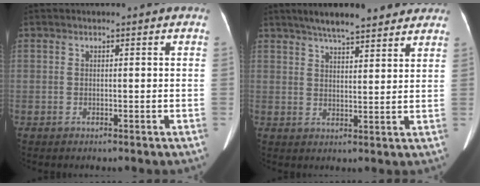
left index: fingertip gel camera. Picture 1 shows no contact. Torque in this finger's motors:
{"motor_torque": [0.45, -0.47, 0.07, 0.10]}